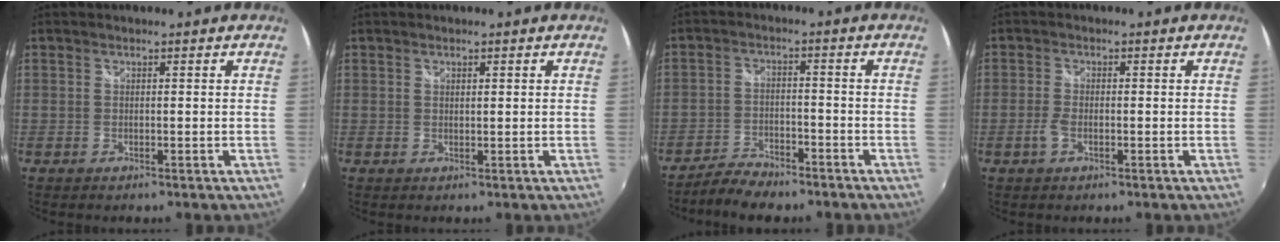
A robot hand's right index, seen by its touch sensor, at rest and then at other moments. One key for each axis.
{"total": 0.7, "fx": 0.5, "fy": 0.3, "fz": 0.5, "tx": -0.006, "ty": 0.002, "tz": 0.008}
{"total": 6.6, "fx": -5.7, "fy": 2.2, "fz": 2.5, "tx": -0.073, "ty": -0.002, "tz": -0.100}
{"total": 2.5, "fx": -1.1, "fy": 1.1, "fz": 1.9, "tx": -0.048, "ty": -0.002, "tz": -0.023}